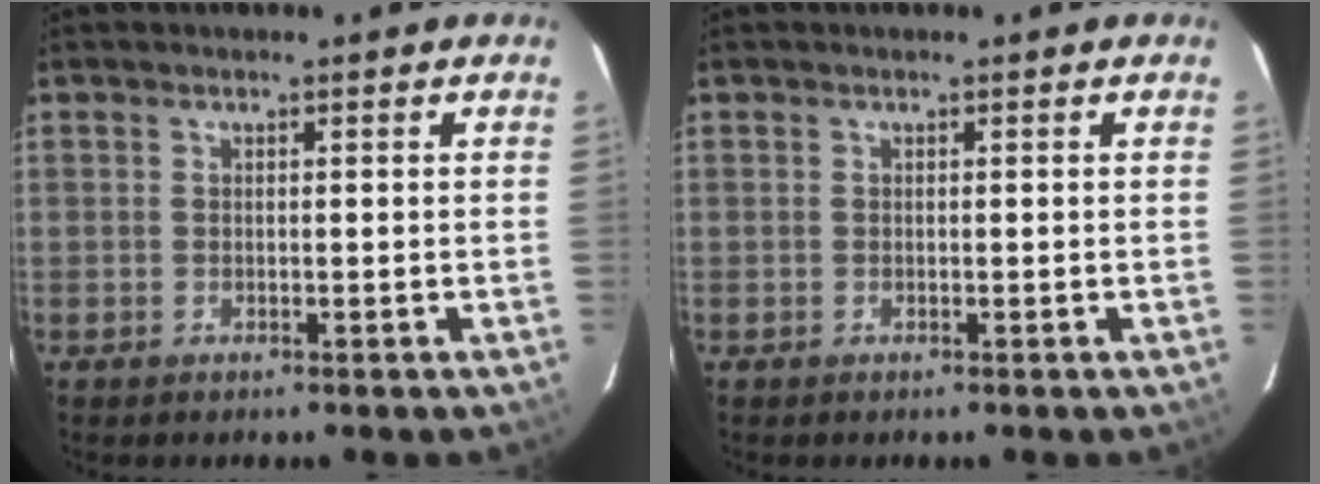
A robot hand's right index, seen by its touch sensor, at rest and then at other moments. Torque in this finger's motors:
{"motor_torque": [0.00, 0.00, 0.00, 0.00]}